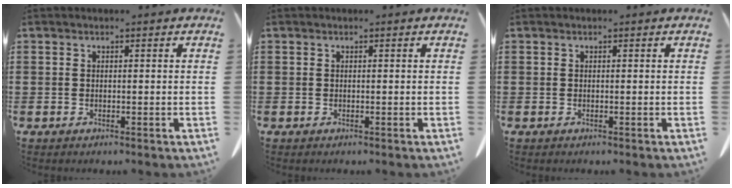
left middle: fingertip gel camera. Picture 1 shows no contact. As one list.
[{"total": 0.0}, {"total": 0.0}]